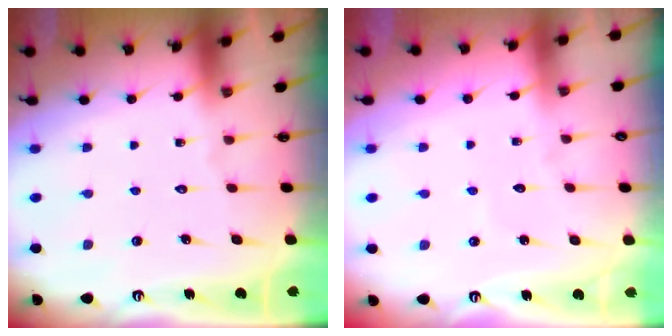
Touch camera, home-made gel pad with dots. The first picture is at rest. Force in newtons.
{"total": 2.0, "press": 2.0, "slide": 0.1}